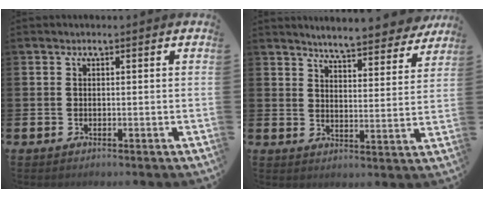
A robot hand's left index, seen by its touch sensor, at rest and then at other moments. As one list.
[{"total": 5.9, "force": [5.8, 0.4, 1.1], "torque": [-0.032, -0.040, 0.098]}]